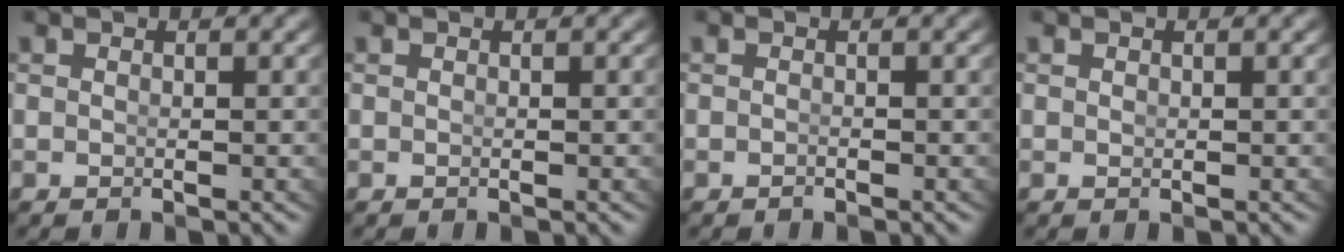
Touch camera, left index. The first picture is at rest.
{"total": 0.0}
{"total": 0.6, "force": [-0.5, -0.4, 0.0], "torque": [-0.003, -0.010, -0.003]}
{"total": 0.0}